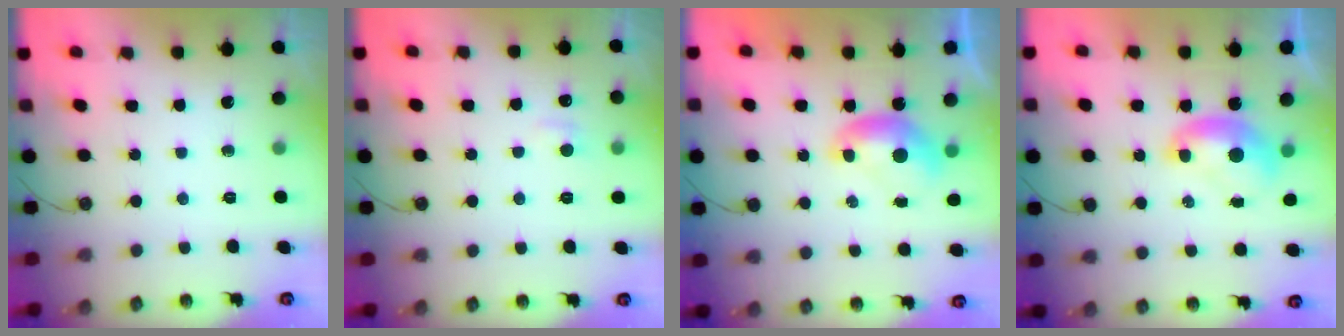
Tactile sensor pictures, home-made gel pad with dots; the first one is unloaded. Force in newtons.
{"total": 1.1, "press": 0.9, "slide": 0.6}
{"total": 0.0}
{"total": 1.4, "press": 1.4, "slide": 0.2}